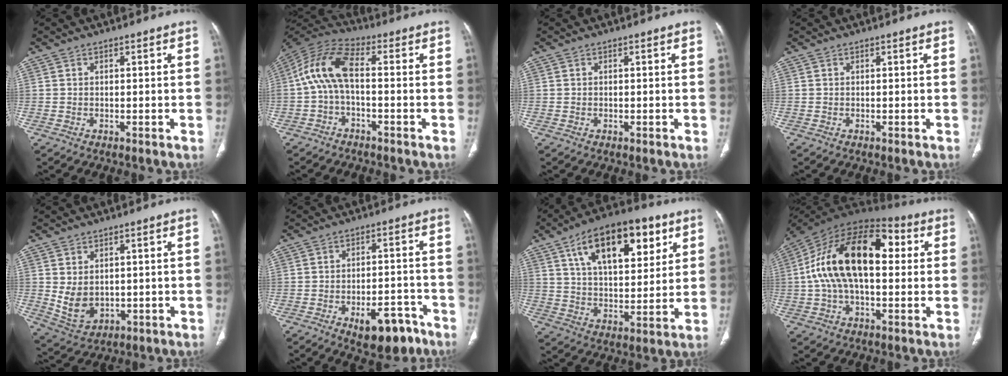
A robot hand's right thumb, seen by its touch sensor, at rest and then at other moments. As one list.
[{"total": 10.5, "force": [-0.8, 4.6, 9.4], "torque": [-0.201, 0.040, -0.025]}, {"total": 0.0}, {"total": 0.0}, {"total": 6.7, "force": [0.5, 4.8, 4.6], "torque": [-0.073, -0.012, 0.034]}, {"total": 10.0, "force": [-5.6, 4.8, 6.7], "torque": [-0.070, 0.037, -0.071]}, {"total": 20.5, "force": [9.4, 10.0, 15.2], "torque": [-0.200, -0.020, 0.155]}, {"total": 22.1, "force": [2.9, 11.9, 18.4], "torque": [-0.321, 0.041, 0.037]}]